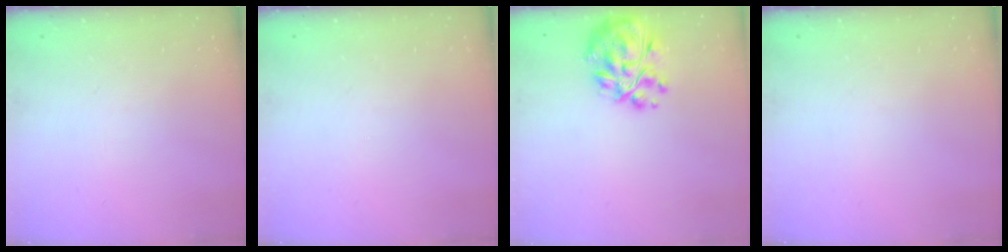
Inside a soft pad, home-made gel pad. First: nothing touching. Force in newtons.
{"total": 0.0}
{"total": 14.0, "press": 13.1, "slide": 4.9}
{"total": 0.0}